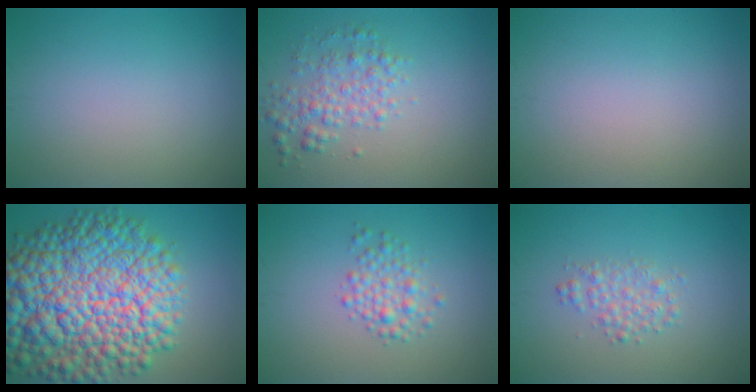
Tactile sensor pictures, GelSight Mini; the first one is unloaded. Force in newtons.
{"total": 3.0, "press": 3.0, "slide": 0.0}
{"total": 0.0}
{"total": 16.8, "press": 16.8, "slide": 0.6}
{"total": 2.4, "press": 2.4, "slide": 0.0}
{"total": 2.0, "press": 2.0, "slide": 0.0}